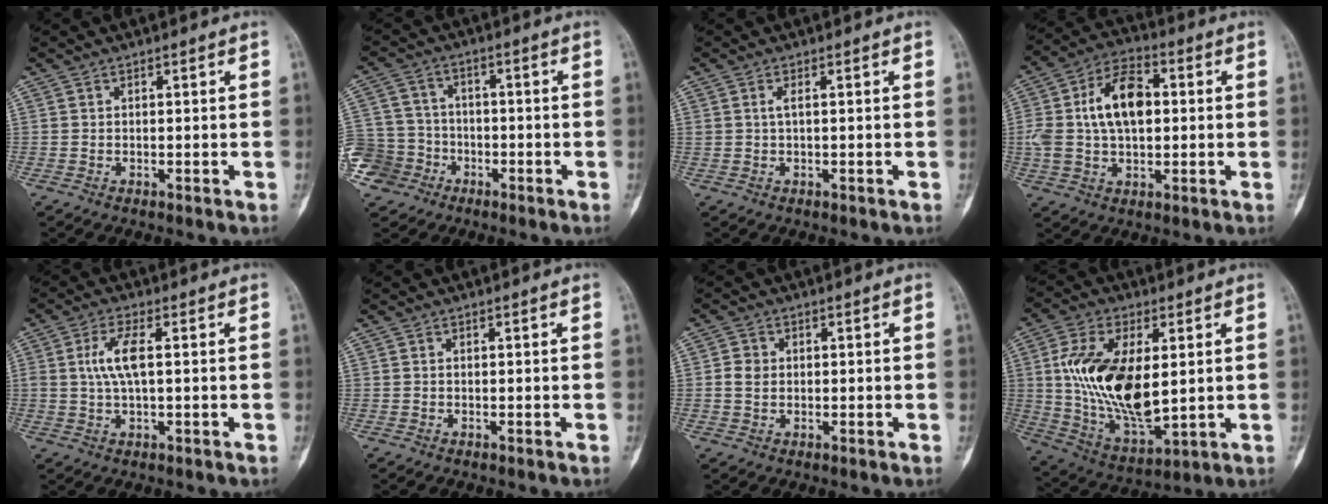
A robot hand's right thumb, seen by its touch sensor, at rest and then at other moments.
{"total": 10.2, "force": [-4.9, 8.8, 1.8], "torque": [-0.030, 0.035, -0.087]}
{"total": 1.3, "force": [0.4, 0.3, 1.2], "torque": [-0.033, 0.006, 0.011]}
{"total": 13.9, "force": [1.6, 8.3, 11.1], "torque": [-0.198, 0.021, 0.025]}
{"total": 6.2, "force": [0.8, 2.1, 5.8], "torque": [-0.133, 0.008, 0.017]}
{"total": 0.0}
{"total": 3.2, "force": [0.1, 2.7, 1.7], "torque": [-0.024, 0.004, 0.002]}
{"total": 19.6, "force": [2.3, 9.9, 16.7], "torque": [-0.312, -0.018, 0.054]}